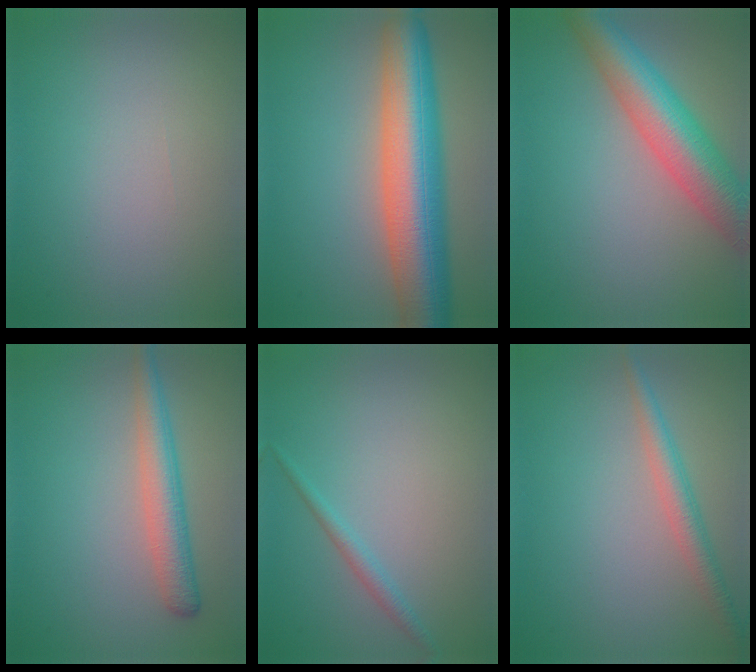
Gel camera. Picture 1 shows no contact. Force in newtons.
{"total": 10.9, "press": 10.9, "slide": 0.1}
{"total": 8.1, "press": 8.1, "slide": 0.3}
{"total": 3.7, "press": 3.7, "slide": 0.1}
{"total": 1.4, "press": 1.4, "slide": 0.0}
{"total": 2.8, "press": 2.8, "slide": 0.1}